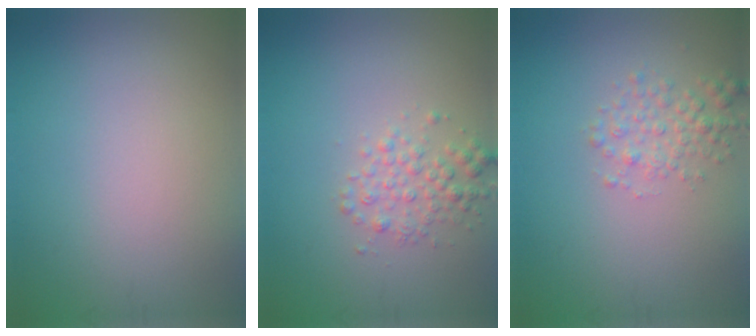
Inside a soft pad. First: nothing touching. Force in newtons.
{"total": 2.2, "press": 2.2, "slide": 0.0}
{"total": 2.2, "press": 2.2, "slide": 0.1}